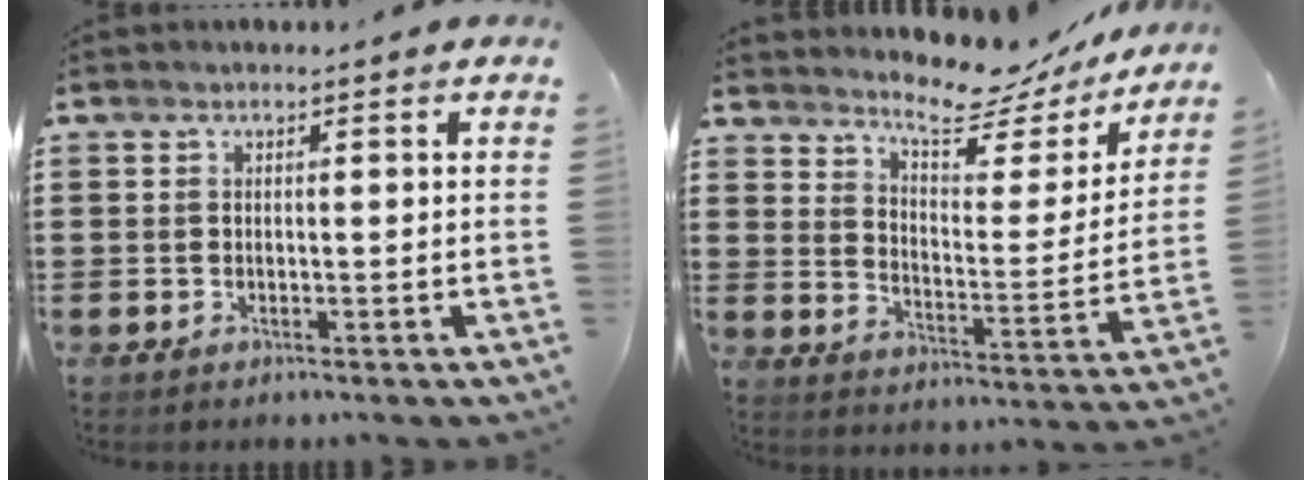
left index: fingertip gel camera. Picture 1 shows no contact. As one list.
[{"total": 8.6, "force": [7.7, 1.5, 3.5], "torque": [-0.074, -0.054, 0.132]}]